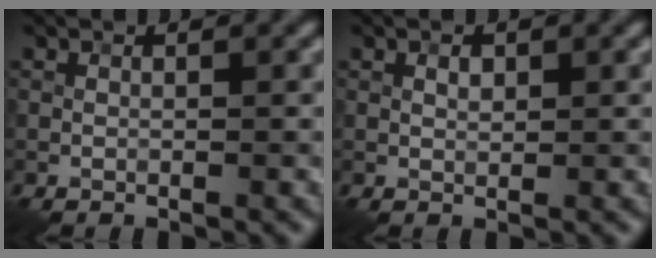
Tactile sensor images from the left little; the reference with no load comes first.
{"total": 0.9, "force": [0.4, 0.5, 0.6], "torque": [-0.010, 0.001, 0.006]}